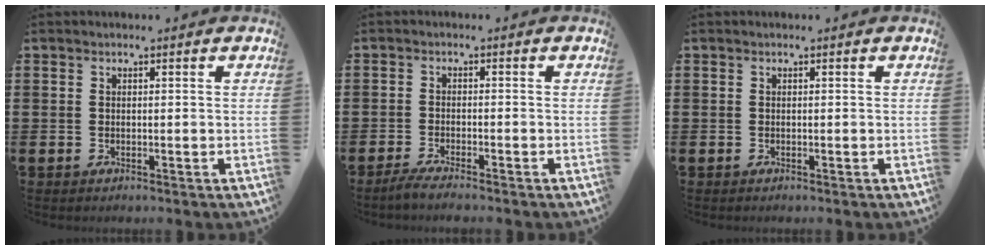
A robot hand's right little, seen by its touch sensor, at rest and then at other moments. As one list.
[{"total": 1.8, "force": [-1.5, -0.1, 1.1], "torque": [-0.016, 0.002, -0.028]}, {"total": 0.0}]